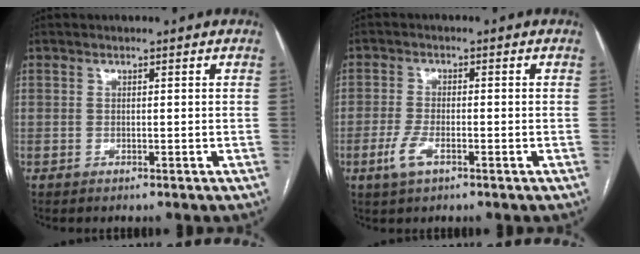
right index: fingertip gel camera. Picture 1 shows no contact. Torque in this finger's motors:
{"motor_torque": [0.32, -0.20, -0.01, -0.01]}